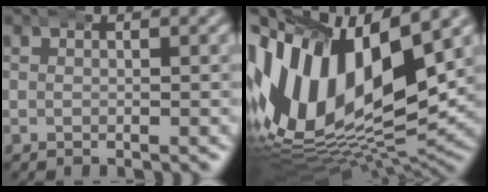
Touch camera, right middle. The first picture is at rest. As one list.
[{"total": 22.4, "force": [0.3, 15.3, 16.4], "torque": [-0.325, -0.030, 0.018]}]